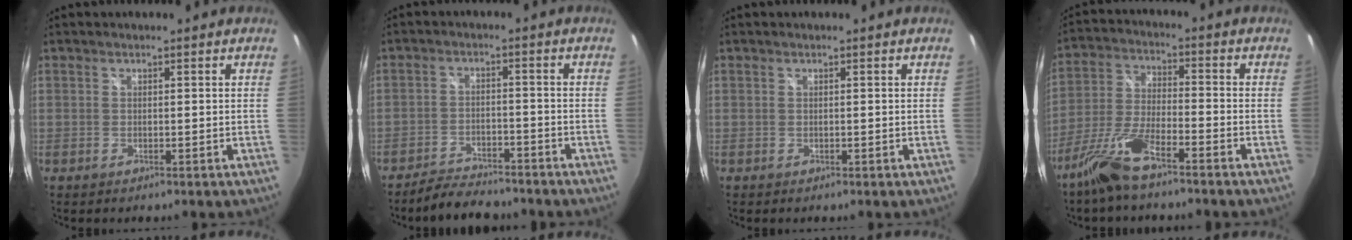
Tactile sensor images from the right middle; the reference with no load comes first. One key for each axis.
{"total": 7.5, "fx": -6.7, "fy": 2.2, "fz": 2.5, "tx": -0.074, "ty": -0.004, "tz": -0.106}
{"total": 0.0}
{"total": 10.2, "fx": -7.3, "fy": 2.1, "fz": 6.8, "tx": -0.145, "ty": -0.009, "tz": -0.144}